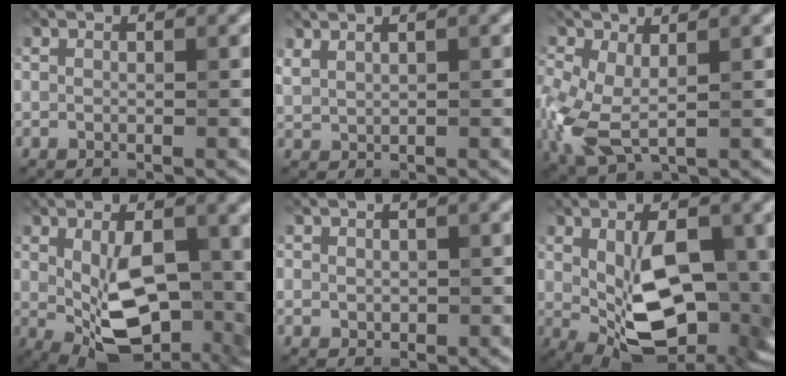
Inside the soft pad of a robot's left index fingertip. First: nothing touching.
{"total": 1.1, "force": [1.0, -0.1, -0.2], "torque": [-0.001, 0.003, 0.026]}
{"total": 5.0, "force": [-1.0, 2.9, 3.9], "torque": [-0.113, -0.017, -0.018]}
{"total": 10.0, "force": [0.0, 5.2, 8.5], "torque": [-0.133, -0.028, 0.014]}
{"total": 0.5, "force": [-0.1, 0.4, -0.4], "torque": [0.011, -0.001, 0.001]}
{"total": 10.5, "force": [-0.3, 5.1, 9.1], "torque": [-0.144, -0.028, 0.009]}